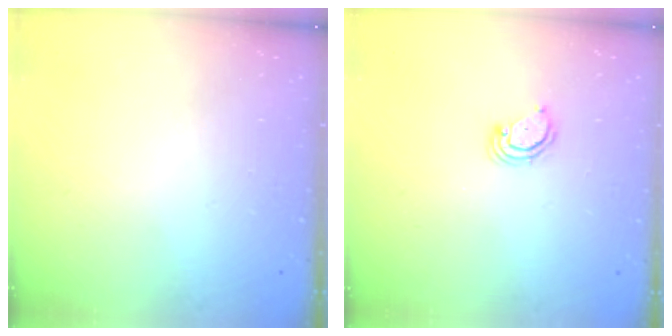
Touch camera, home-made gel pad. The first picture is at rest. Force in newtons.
{"total": 2.9, "press": 2.9, "slide": 0.3}